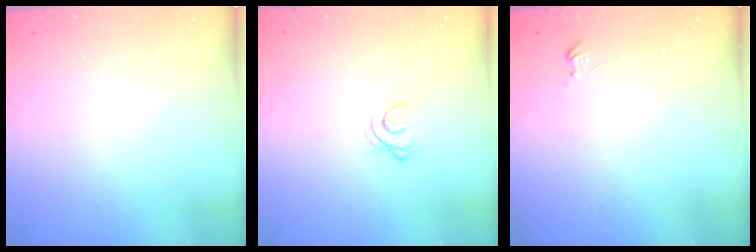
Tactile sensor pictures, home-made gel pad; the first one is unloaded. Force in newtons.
{"total": 2.5, "press": 2.5, "slide": 0.3}
{"total": 2.6, "press": 2.6, "slide": 0.3}